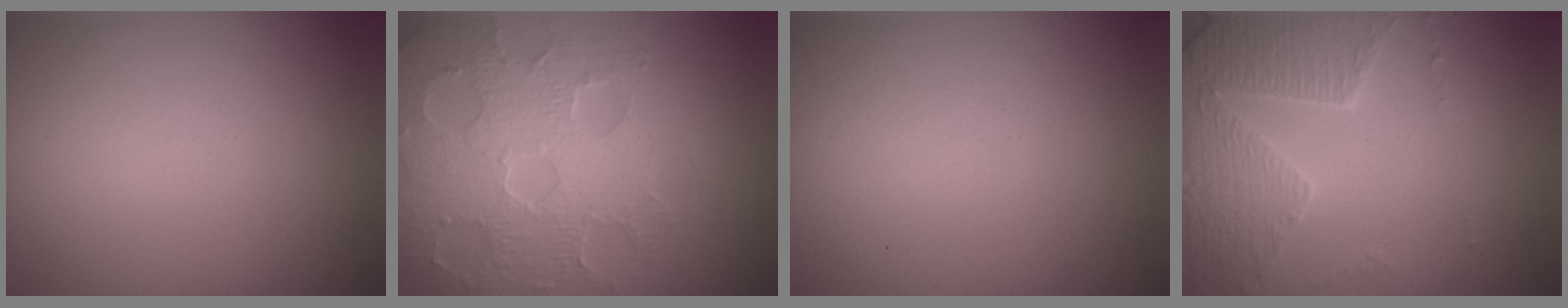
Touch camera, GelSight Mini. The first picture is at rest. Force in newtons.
{"total": 8.3, "press": 5.9, "slide": 5.9}
{"total": 0.0}
{"total": 4.6, "press": 3.6, "slide": 2.9}